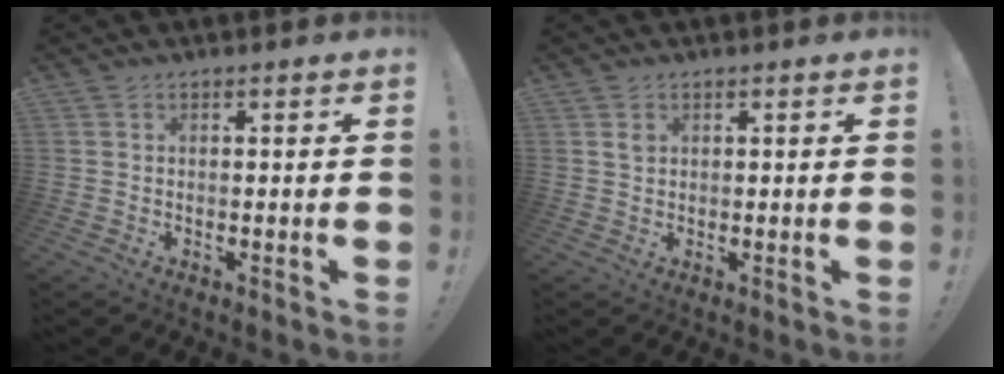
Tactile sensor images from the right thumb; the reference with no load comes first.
{"total": 1.6, "force": [0.9, 1.1, 0.7], "torque": [0.001, -0.006, 0.014]}